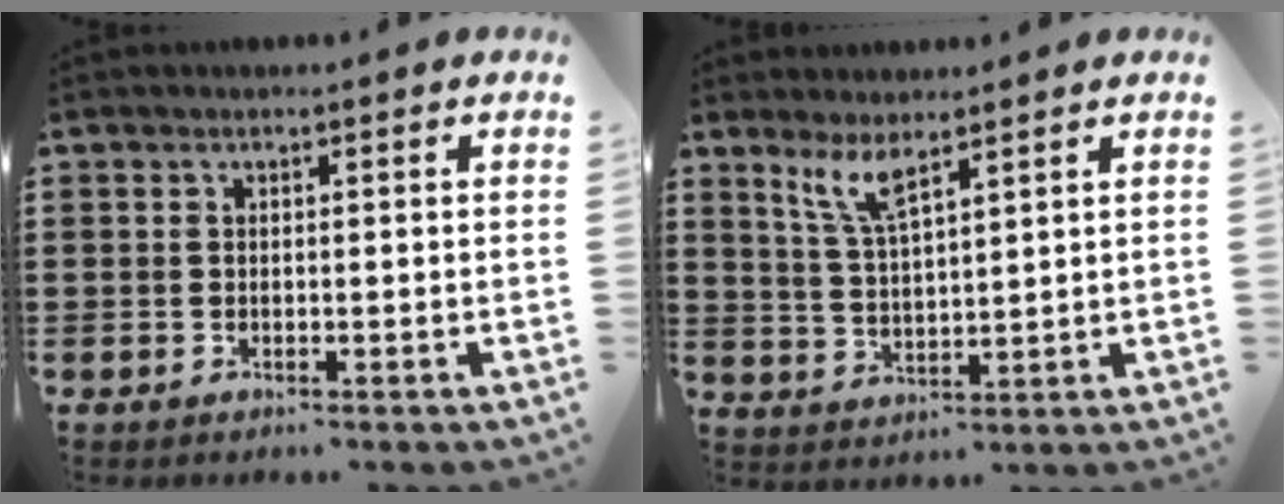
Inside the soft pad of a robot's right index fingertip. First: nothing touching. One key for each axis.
{"total": 4.8, "fx": 3.5, "fy": 0.6, "fz": 3.3, "tx": -0.075, "ty": -0.003, "tz": 0.063}